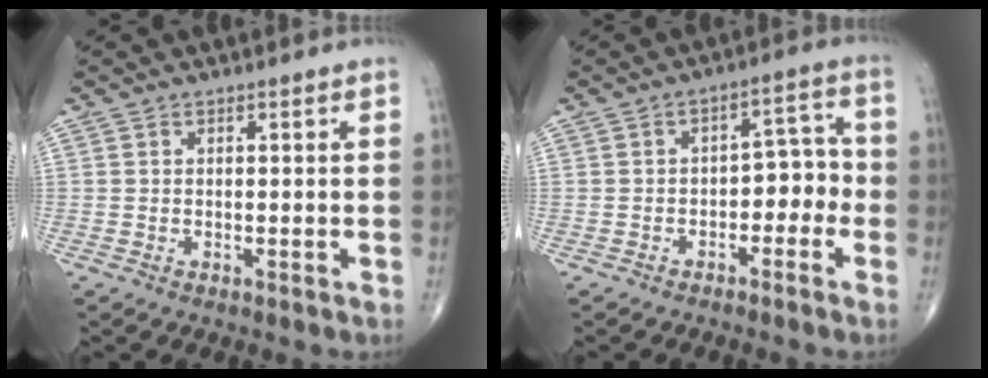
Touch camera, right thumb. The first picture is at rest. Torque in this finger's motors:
{"motor_torque": [-0.05, 0.06, 0.07, -0.01, 0.03]}